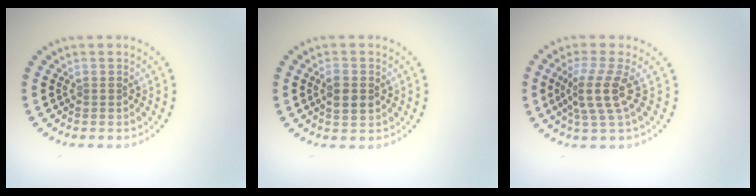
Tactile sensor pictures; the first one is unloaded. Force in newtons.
{"total": 2.1, "press": 2.1, "slide": 0.2}
{"total": 3.4, "press": 2.4, "slide": 2.4}